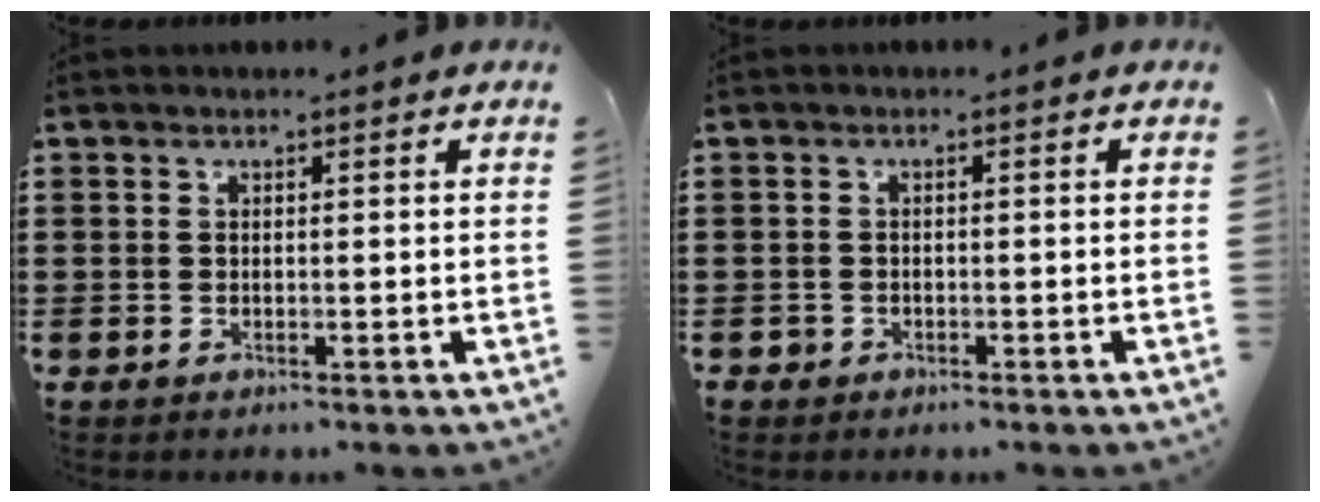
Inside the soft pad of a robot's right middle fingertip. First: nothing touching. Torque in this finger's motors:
{"motor_torque": [-0.08, -0.09, 0.05, -0.01]}